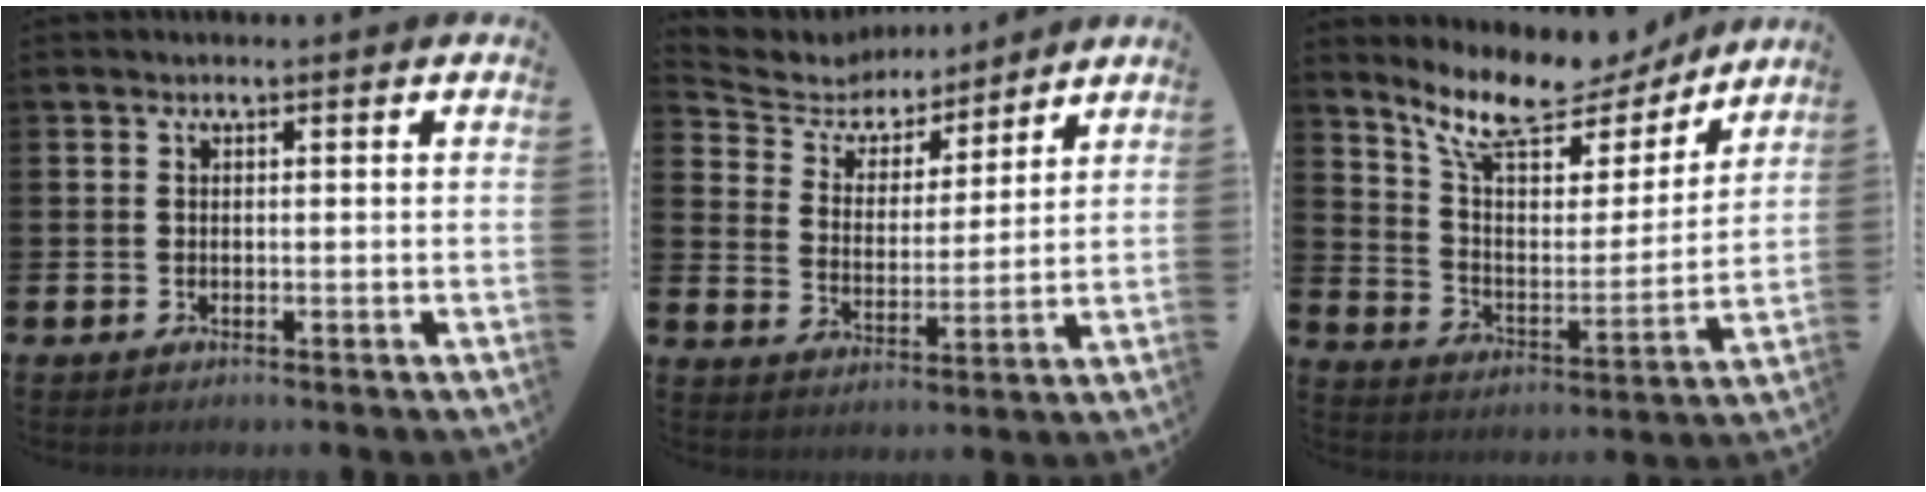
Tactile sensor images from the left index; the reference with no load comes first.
{"total": 5.9, "force": [5.3, 2.4, 0.6], "torque": [-0.054, -0.036, 0.090]}
{"total": 11.1, "force": [9.5, 3.9, 4.3], "torque": [-0.130, -0.056, 0.167]}